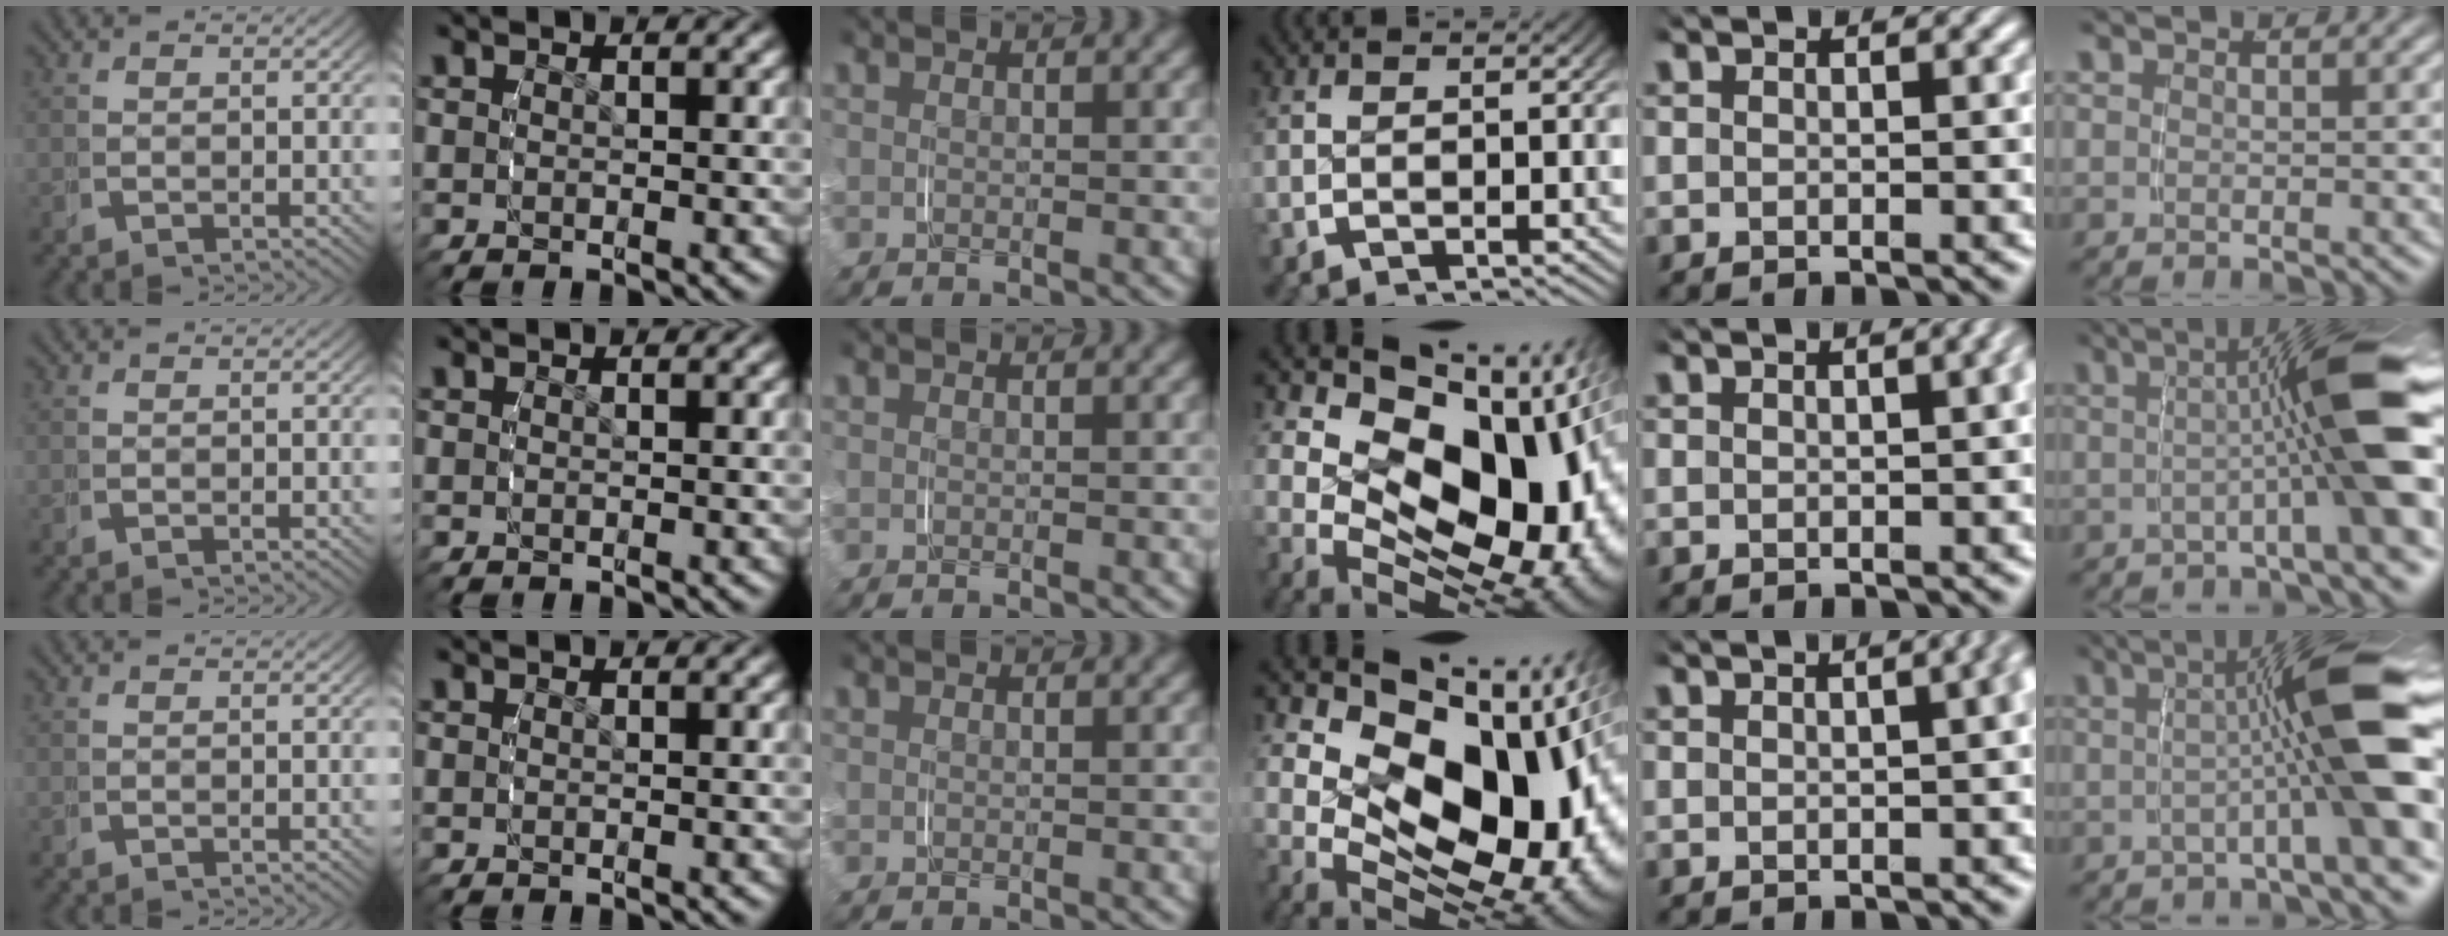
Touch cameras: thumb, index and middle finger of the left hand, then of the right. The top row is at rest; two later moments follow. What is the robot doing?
{"motion": "grasp_and_lifting", "object": "phone"}